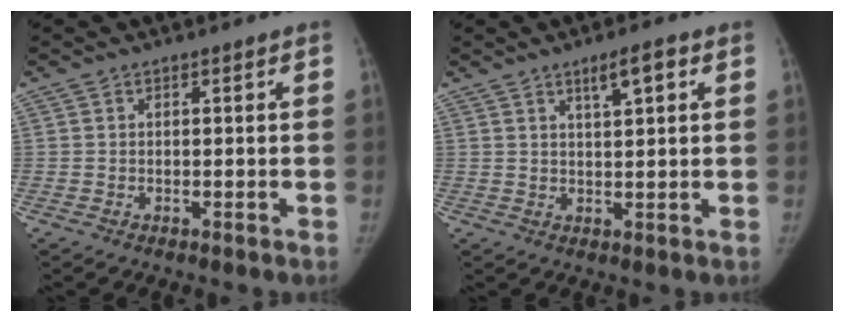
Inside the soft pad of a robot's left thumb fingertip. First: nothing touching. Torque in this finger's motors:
{"motor_torque": [-0.05, 0.11, 0.08, 0.15, 0.01]}